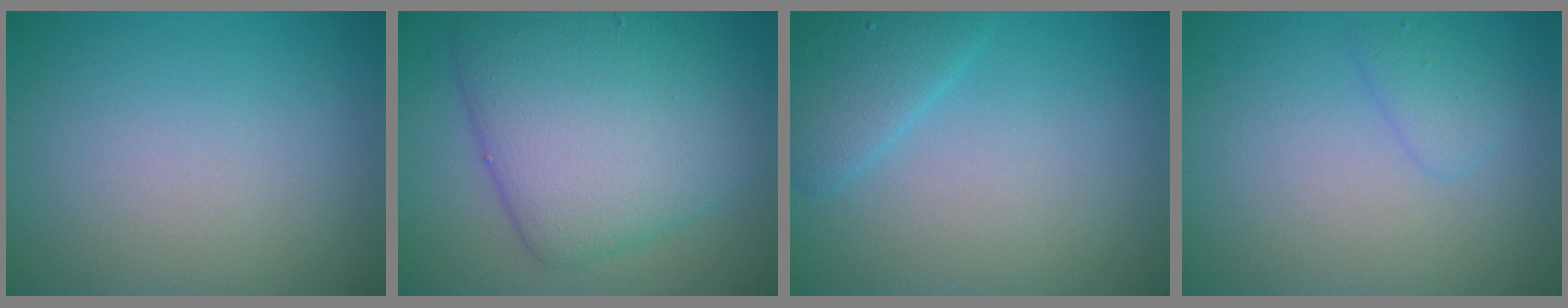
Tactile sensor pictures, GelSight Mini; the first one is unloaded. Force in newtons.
{"total": 9.2, "press": 9.2, "slide": 0.3}
{"total": 2.6, "press": 2.6, "slide": 0.2}
{"total": 1.4, "press": 1.4, "slide": 0.1}